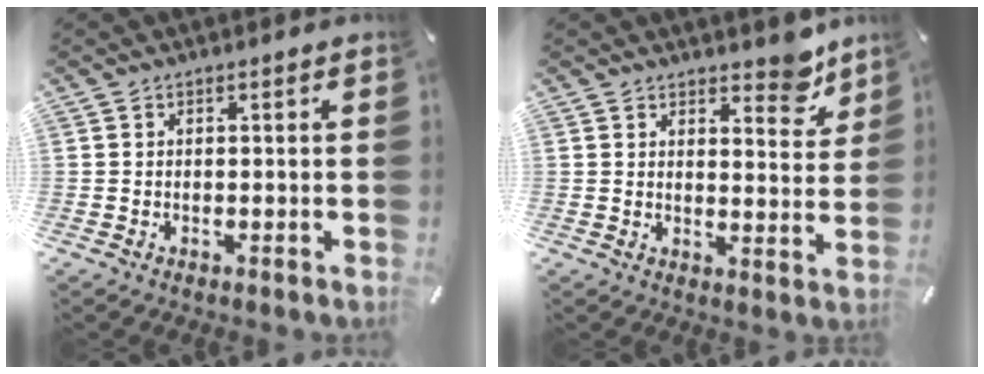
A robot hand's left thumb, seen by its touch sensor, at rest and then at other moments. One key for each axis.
{"total": 7.6, "fx": 6.0, "fy": 3.6, "fz": 2.9, "tx": -0.004, "ty": -0.050, "tz": 0.098}